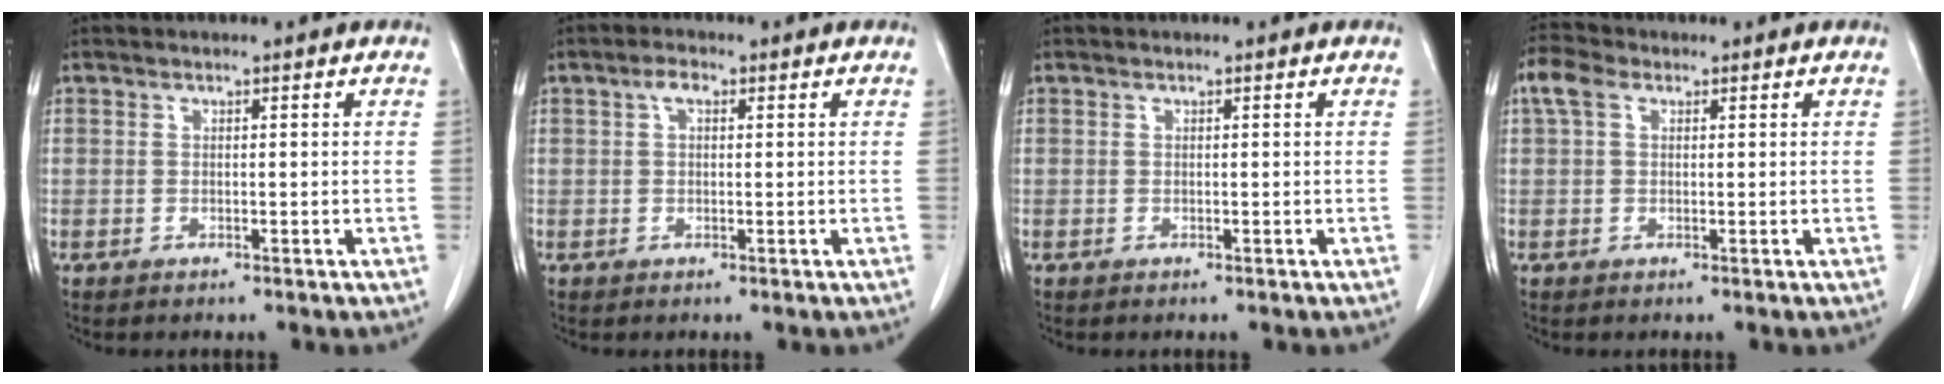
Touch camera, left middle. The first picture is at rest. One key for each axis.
{"total": 1.9, "fx": 0.7, "fy": 0.9, "fz": 1.5, "tx": -0.032, "ty": 0.010, "tz": 0.014}
{"total": 0.0}
{"total": 3.4, "fx": 1.4, "fy": 2.1, "fz": 2.2, "tx": -0.057, "ty": 0.026, "tz": 0.031}